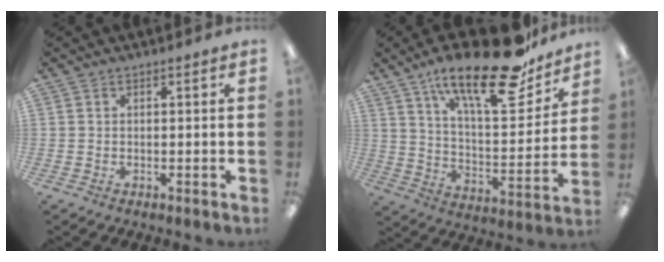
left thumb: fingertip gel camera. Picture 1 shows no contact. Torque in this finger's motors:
{"motor_torque": [0.35, 0.50, 1.56, -1.21, 0.38]}